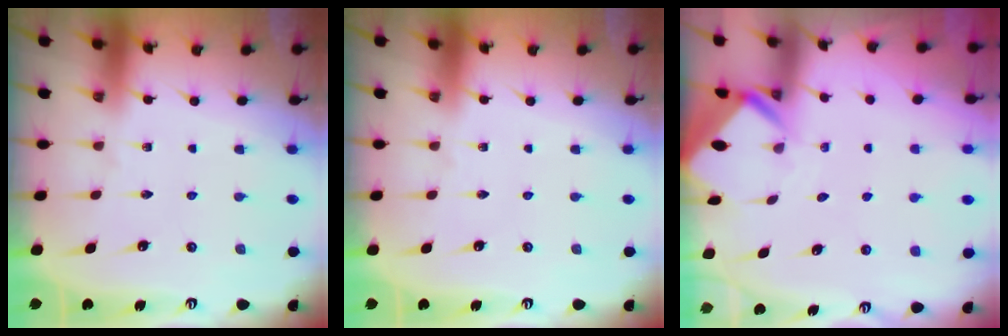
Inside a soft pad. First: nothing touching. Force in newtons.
{"total": 0.0}
{"total": 2.9, "press": 2.9, "slide": 0.2}